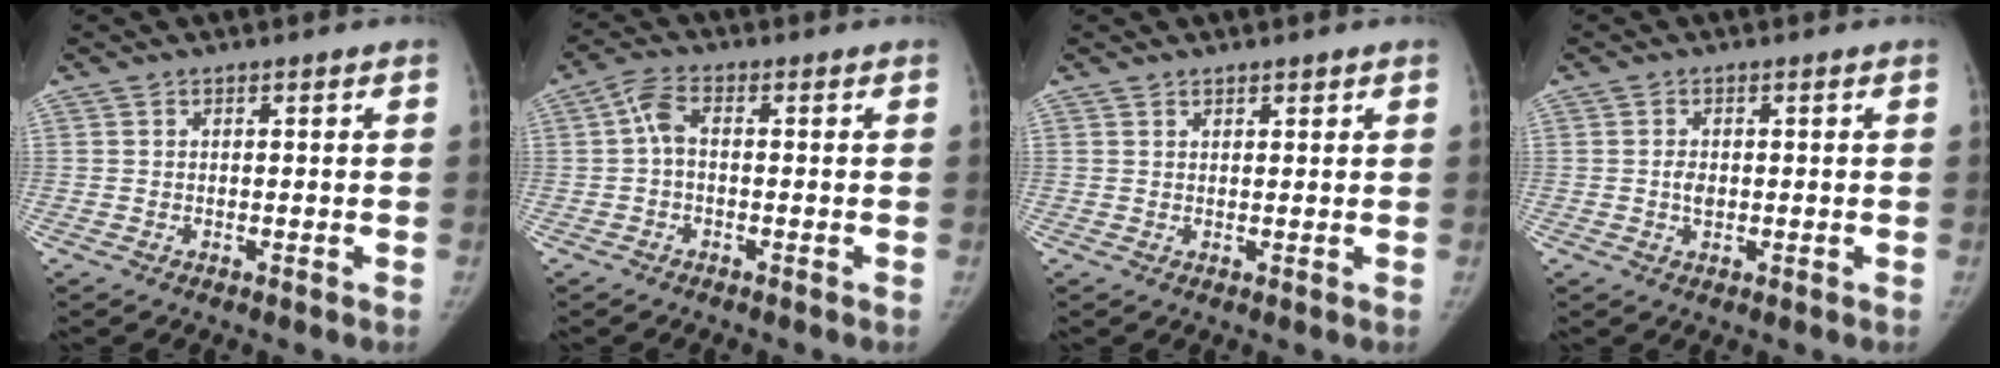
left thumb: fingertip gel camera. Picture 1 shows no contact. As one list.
[{"total": 3.9, "force": [-0.1, 2.1, 3.4], "torque": [-0.067, 0.013, -0.008]}, {"total": 1.2, "force": [1.0, 0.6, 0.4], "torque": [0.008, -0.004, 0.013]}, {"total": 2.0, "force": [-0.1, 1.4, 1.5], "torque": [-0.022, 0.001, -0.002]}]